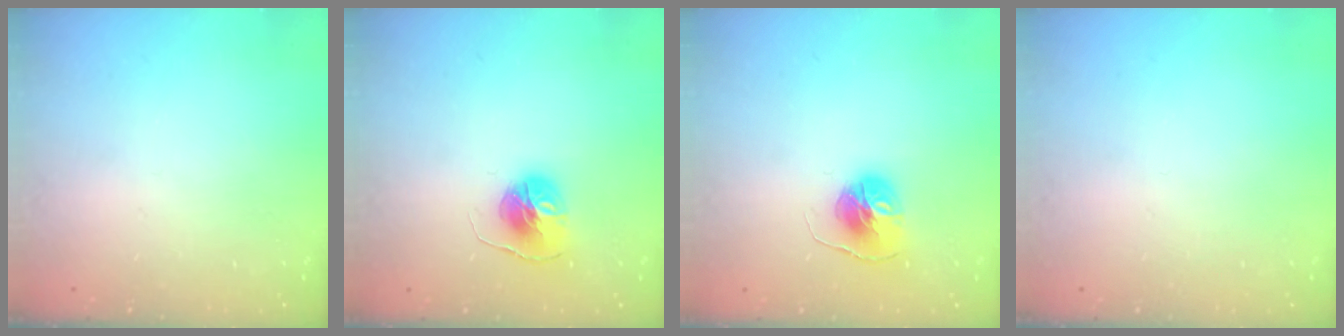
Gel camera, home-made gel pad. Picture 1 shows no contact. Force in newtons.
{"total": 7.7, "press": 7.6, "slide": 0.6}
{"total": 7.7, "press": 7.6, "slide": 0.6}
{"total": 0.0}